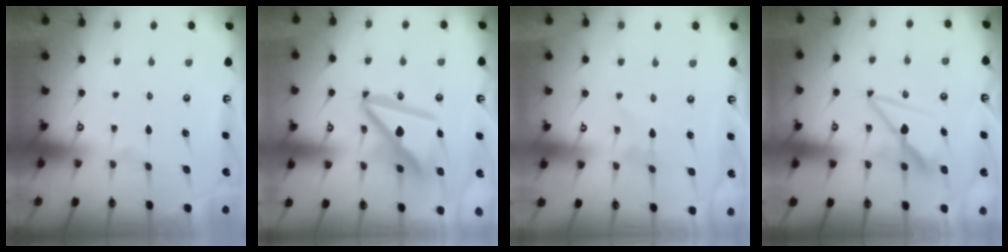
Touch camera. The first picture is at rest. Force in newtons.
{"total": 14.6, "press": 14.5, "slide": 1.8}
{"total": 2.6, "press": 2.6, "slide": 0.3}
{"total": 7.9, "press": 7.9, "slide": 0.3}